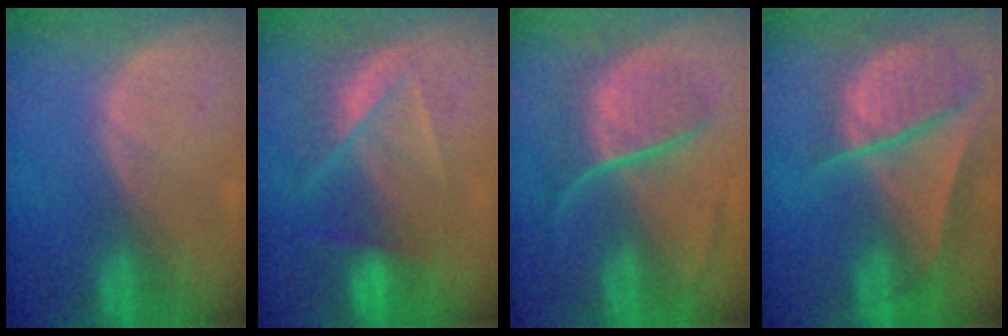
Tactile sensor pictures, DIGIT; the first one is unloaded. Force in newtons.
{"total": 7.3, "press": 6.5, "slide": 3.4}
{"total": 9.3, "press": 7.7, "slide": 5.2}
{"total": 9.7, "press": 8.3, "slide": 5.1}